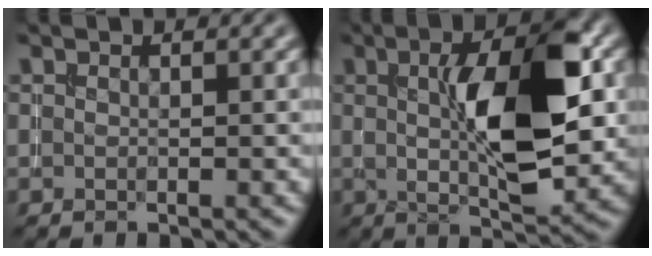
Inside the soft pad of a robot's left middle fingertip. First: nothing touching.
{"total": 9.3, "force": [1.2, 2.9, 8.7], "torque": [-0.128, 0.008, 0.018]}